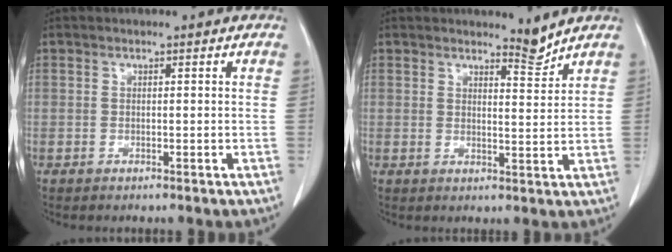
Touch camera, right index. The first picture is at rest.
{"total": 2.9, "force": [2.9, 0.1, 0.4], "torque": [-0.010, -0.017, 0.048]}